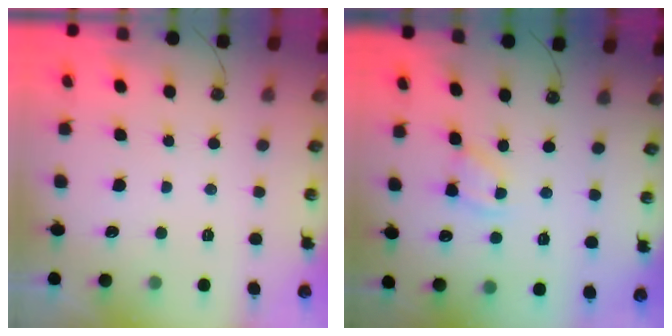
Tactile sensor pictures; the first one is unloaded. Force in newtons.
{"total": 2.7, "press": 2.7, "slide": 0.4}